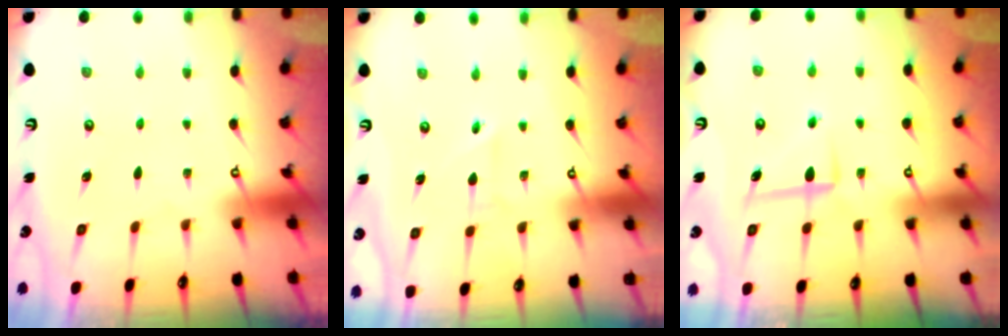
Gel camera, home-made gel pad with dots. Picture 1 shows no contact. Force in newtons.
{"total": 2.2, "press": 2.1, "slide": 0.6}
{"total": 6.4, "press": 6.2, "slide": 1.8}